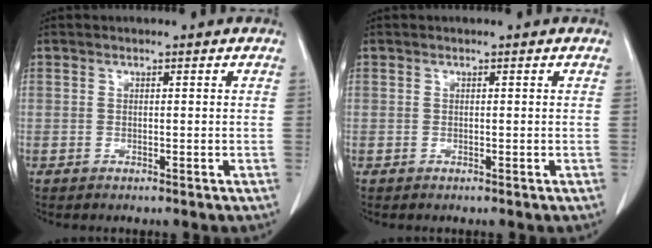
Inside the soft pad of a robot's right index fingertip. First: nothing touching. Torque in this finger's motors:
{"motor_torque": [0.00, 0.00, 0.00, 0.00]}